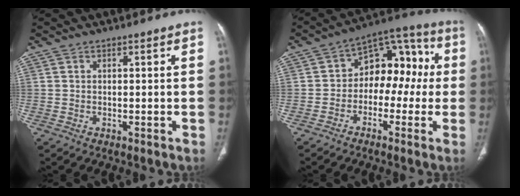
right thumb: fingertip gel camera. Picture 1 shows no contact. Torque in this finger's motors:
{"motor_torque": [-0.20, 0.12, 0.08, -0.14, 0.18]}